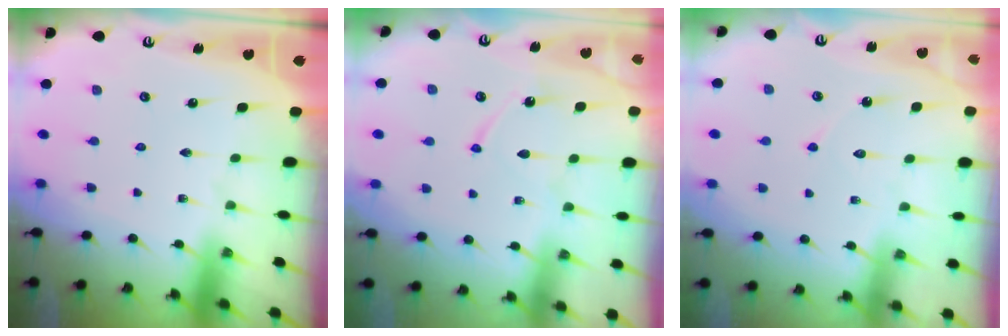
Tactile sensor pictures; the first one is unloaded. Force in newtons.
{"total": 8.0, "press": 8.0, "slide": 0.8}
{"total": 5.1, "press": 5.0, "slide": 0.6}